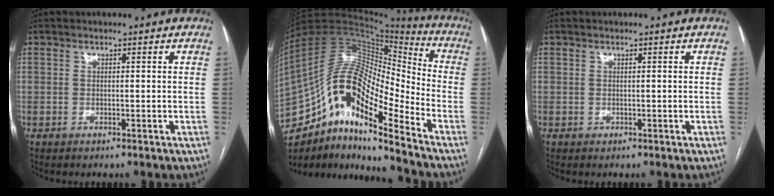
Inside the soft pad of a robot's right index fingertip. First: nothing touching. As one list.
[{"total": 20.8, "force": [-12.2, 5.4, 15.9], "torque": [-0.300, 0.037, -0.209]}, {"total": 0.0}]